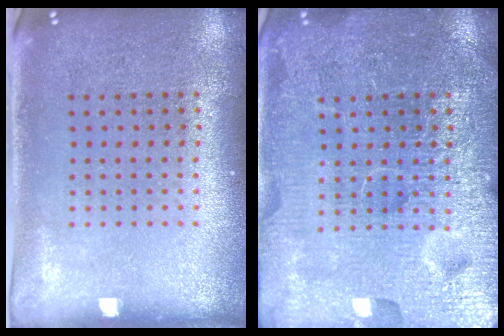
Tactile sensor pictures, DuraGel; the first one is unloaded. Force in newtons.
{"total": 7.0, "press": 7.0, "slide": 0.9}